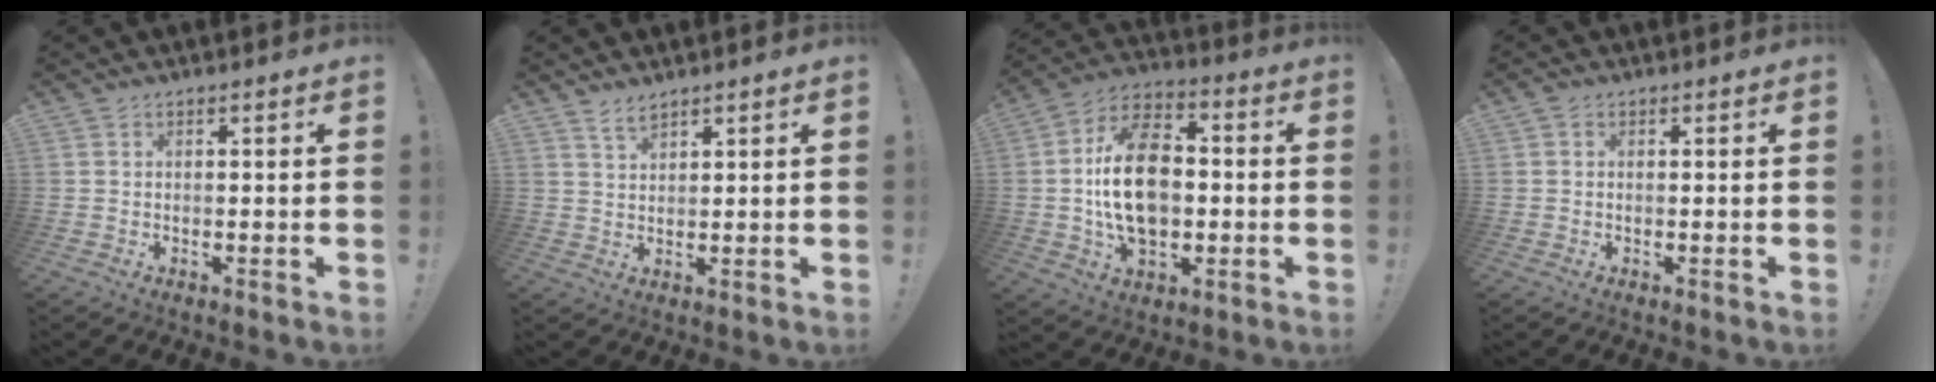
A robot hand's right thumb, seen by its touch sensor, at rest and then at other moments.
{"total": 3.0, "force": [2.6, 0.8, 1.3], "torque": [-0.020, -0.017, 0.047]}
{"total": 20.0, "force": [-0.9, 13.4, 14.8], "torque": [-0.243, 0.013, -0.014]}
{"total": 0.5, "force": [0.0, 0.5, 0.1], "torque": [0.005, -0.002, -0.001]}